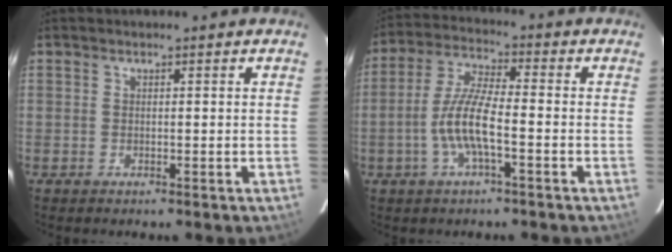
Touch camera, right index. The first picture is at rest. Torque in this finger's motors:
{"motor_torque": [1.59, -0.53, 0.81, 0.21]}